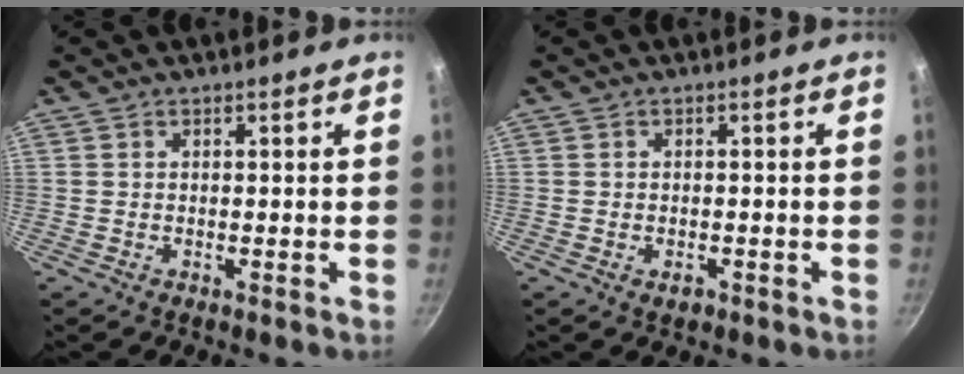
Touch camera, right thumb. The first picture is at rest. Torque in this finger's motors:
{"motor_torque": [-0.51, -0.15, -0.25, 0.25, 0.05]}